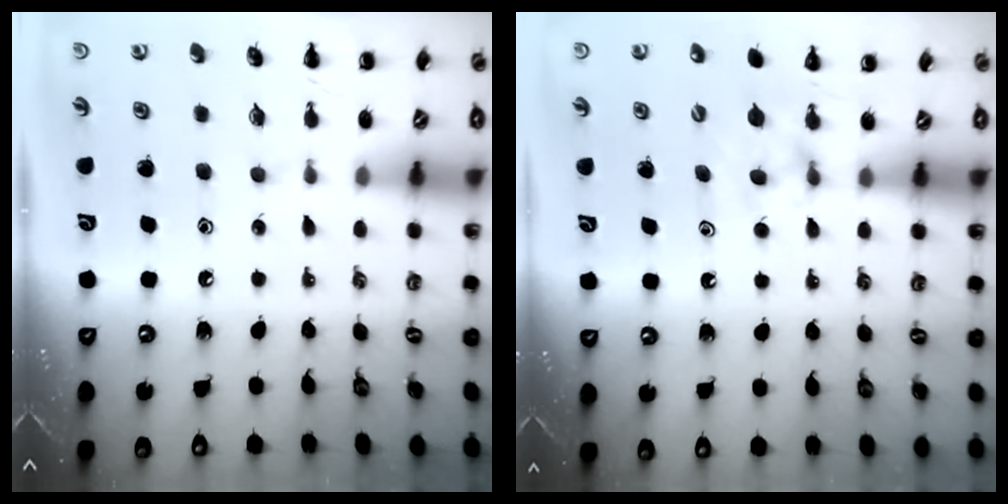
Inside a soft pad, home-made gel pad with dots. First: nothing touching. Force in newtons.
{"total": 5.2, "press": 4.9, "slide": 1.4}